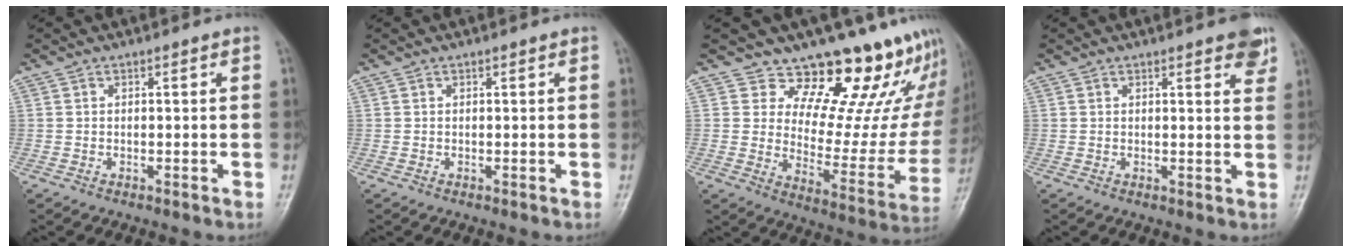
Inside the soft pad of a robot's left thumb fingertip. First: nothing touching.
{"total": 0.0}
{"total": 20.3, "force": [17.6, 7.4, 7.0], "torque": [-0.028, -0.149, 0.224]}
{"total": 4.7, "force": [3.1, 1.4, 3.2], "torque": [-0.021, -0.011, 0.033]}